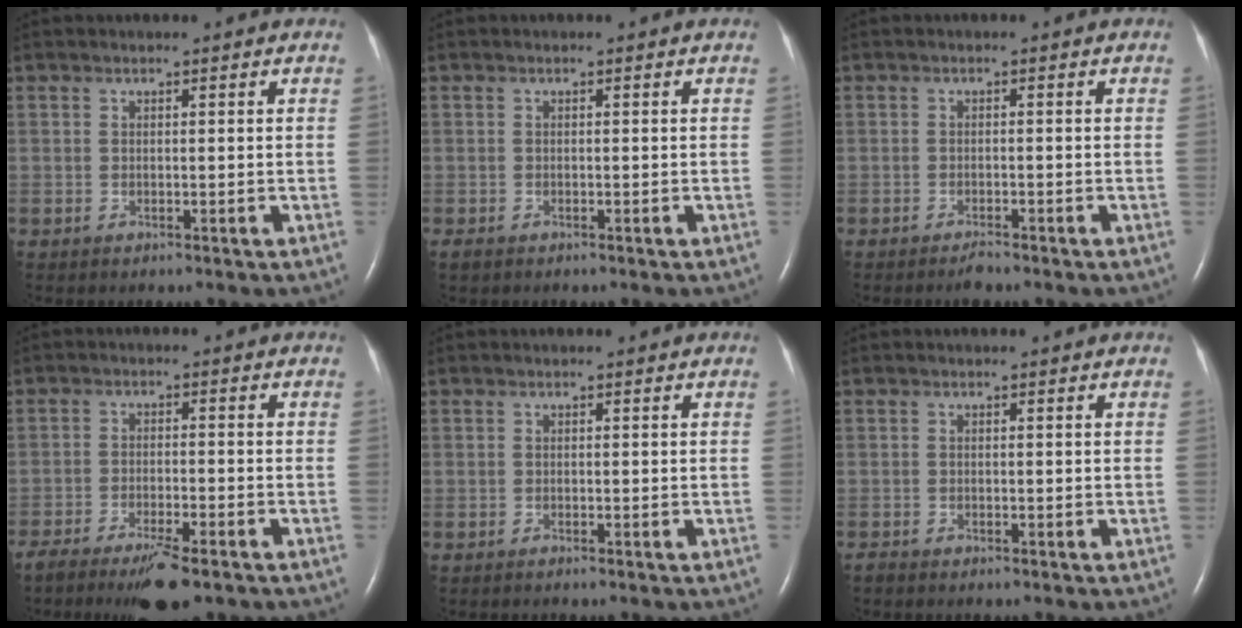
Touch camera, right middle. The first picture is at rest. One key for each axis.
{"total": 0.8, "fx": -0.6, "fy": 0.4, "fz": 0.3, "tx": -0.009, "ty": -0.001, "tz": -0.009}
{"total": 1.5, "fx": -1.3, "fy": 0.2, "fz": 0.7, "tx": -0.018, "ty": -0.003, "tz": -0.020}
{"total": 8.8, "fx": -6.5, "fy": 1.3, "fz": 5.7, "tx": -0.091, "ty": -0.019, "tz": -0.099}
{"total": 0.0}
{"total": 0.6, "fx": -0.6, "fy": 0.1, "fz": 0.1, "tx": -0.008, "ty": -0.001, "tz": -0.013}